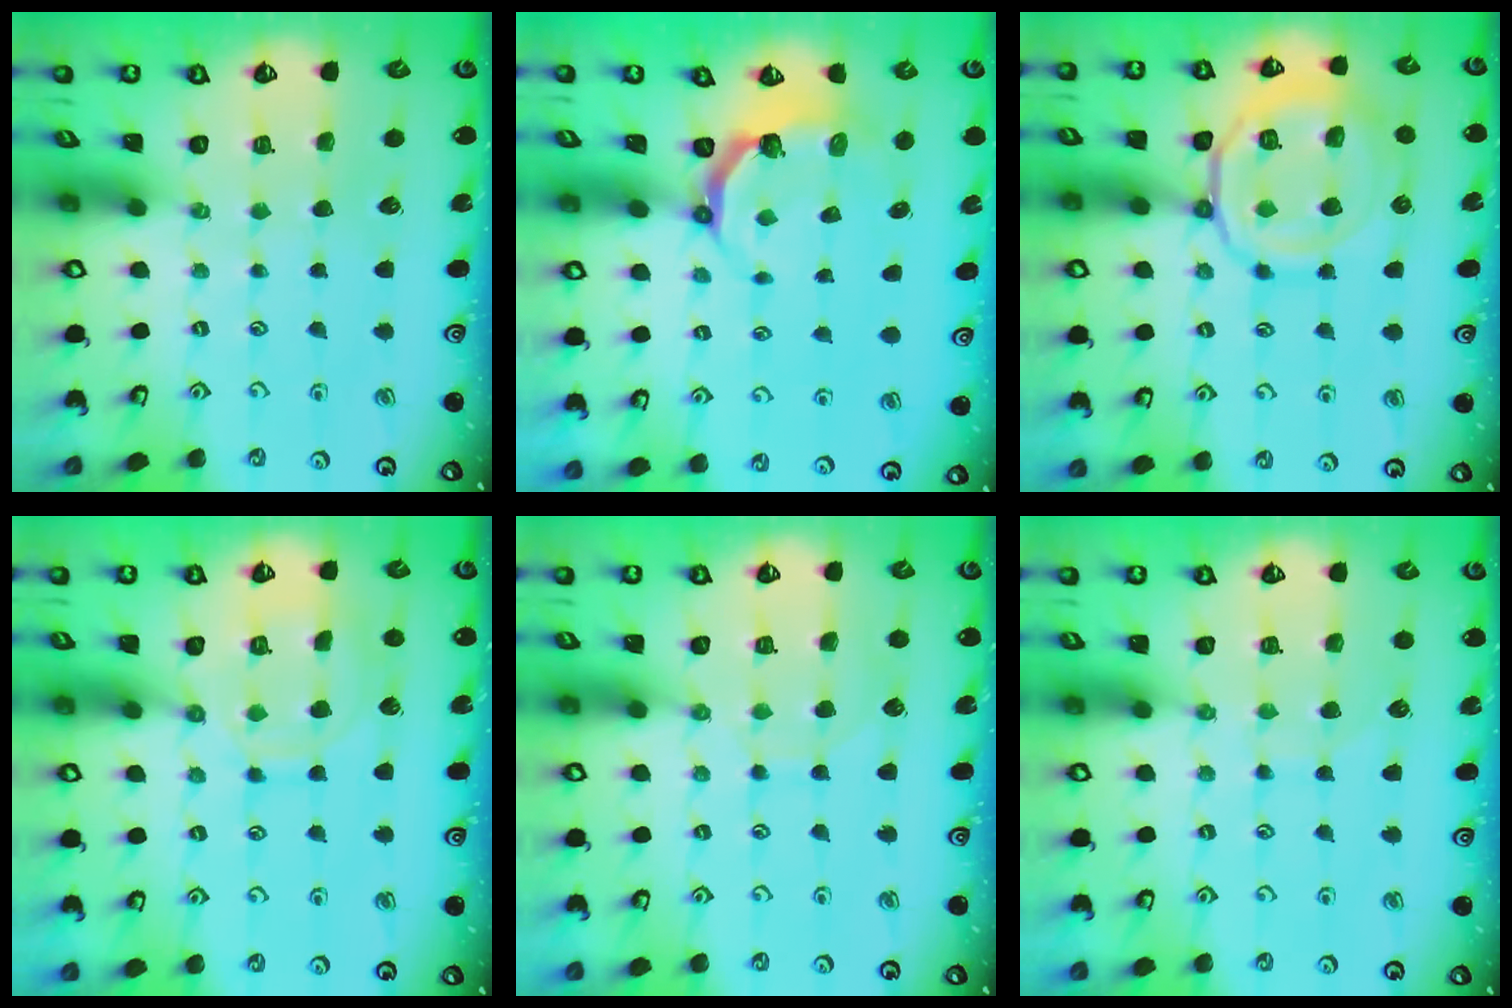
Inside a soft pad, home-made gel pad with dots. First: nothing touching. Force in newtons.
{"total": 4.6, "press": 3.0, "slide": 3.5}
{"total": 16.7, "press": 16.6, "slide": 1.7}
{"total": 11.7, "press": 11.7, "slide": 0.8}
{"total": 5.1, "press": 5.0, "slide": 0.5}
{"total": 6.8, "press": 6.7, "slide": 0.4}